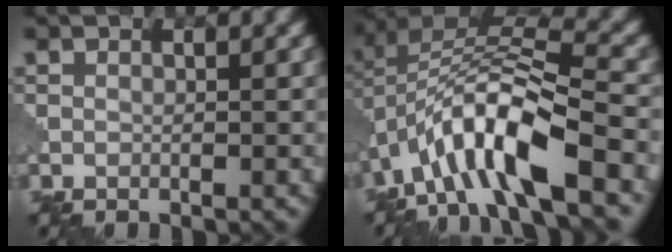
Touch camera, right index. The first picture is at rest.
{"total": 10.7, "force": [-4.5, 3.2, 9.1], "torque": [-0.168, 0.019, -0.088]}